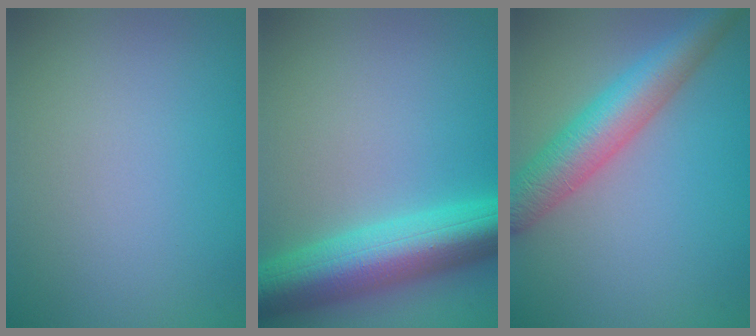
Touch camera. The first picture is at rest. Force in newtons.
{"total": 9.0, "press": 9.0, "slide": 0.5}
{"total": 6.1, "press": 6.1, "slide": 0.2}